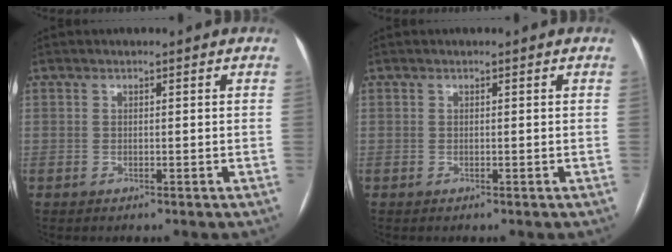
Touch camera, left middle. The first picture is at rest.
{"total": 0.0}